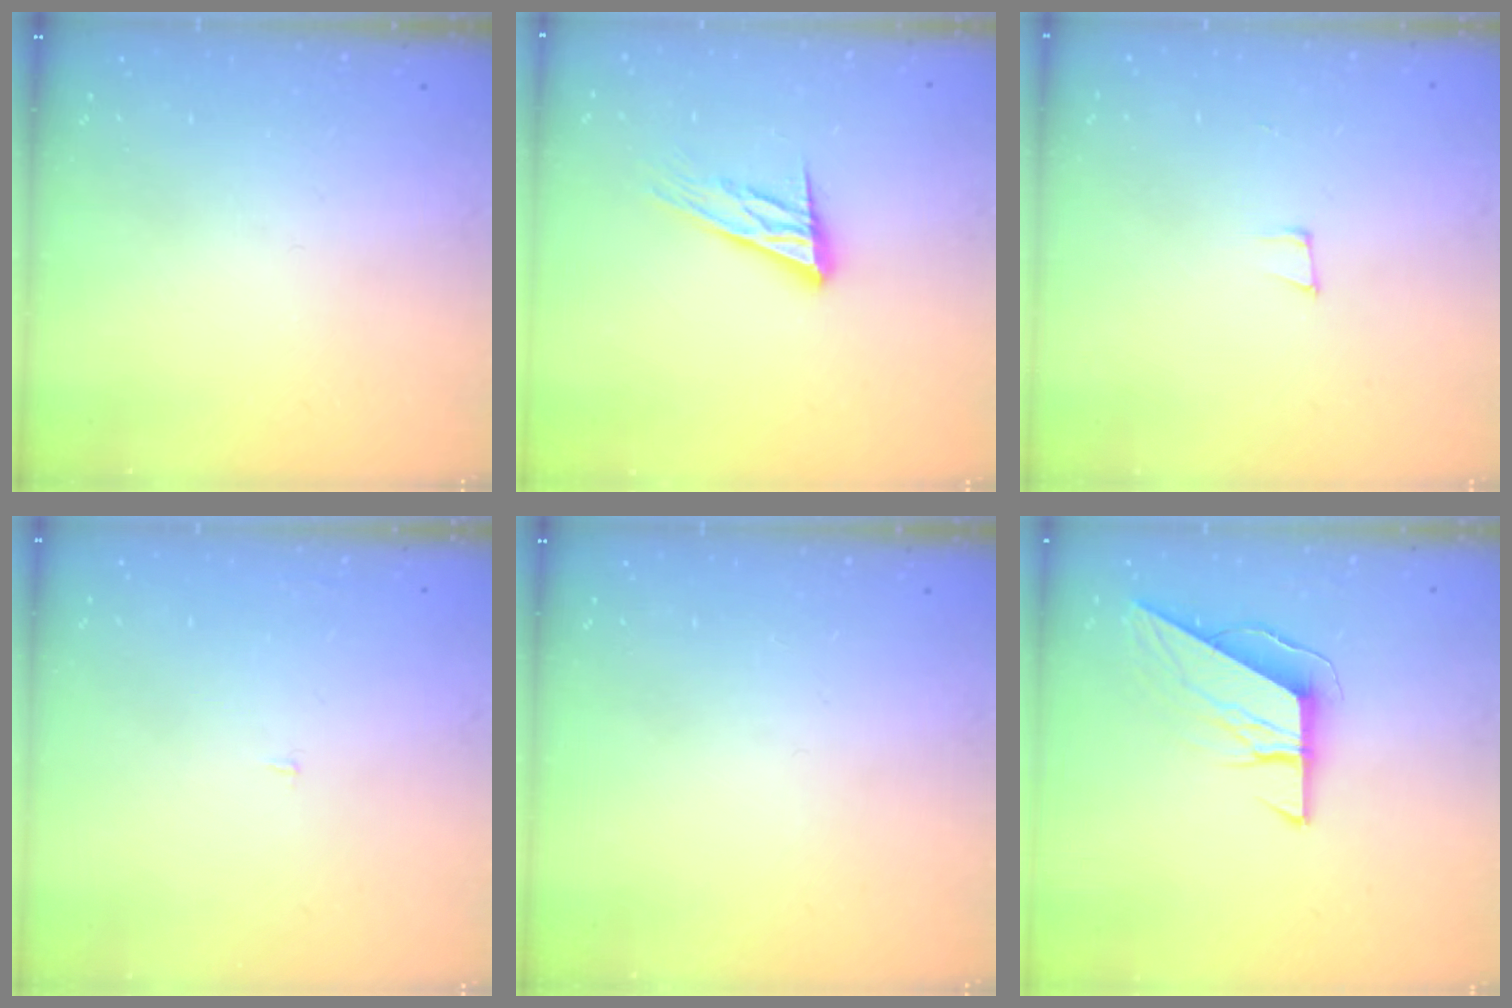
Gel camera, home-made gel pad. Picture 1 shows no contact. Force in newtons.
{"total": 15.2, "press": 15.0, "slide": 2.7}
{"total": 5.9, "press": 5.2, "slide": 2.8}
{"total": 1.2, "press": 1.2, "slide": 0.1}
{"total": 0.0}
{"total": 8.4, "press": 8.4, "slide": 0.4}